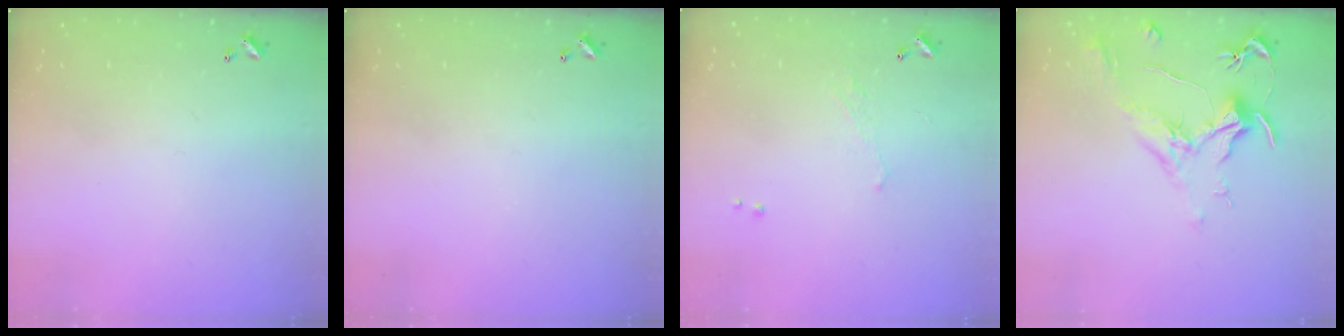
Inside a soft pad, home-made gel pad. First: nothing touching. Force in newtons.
{"total": 0.0}
{"total": 0.7, "press": 0.0, "slide": 0.7}
{"total": 2.1, "press": 2.0, "slide": 0.8}